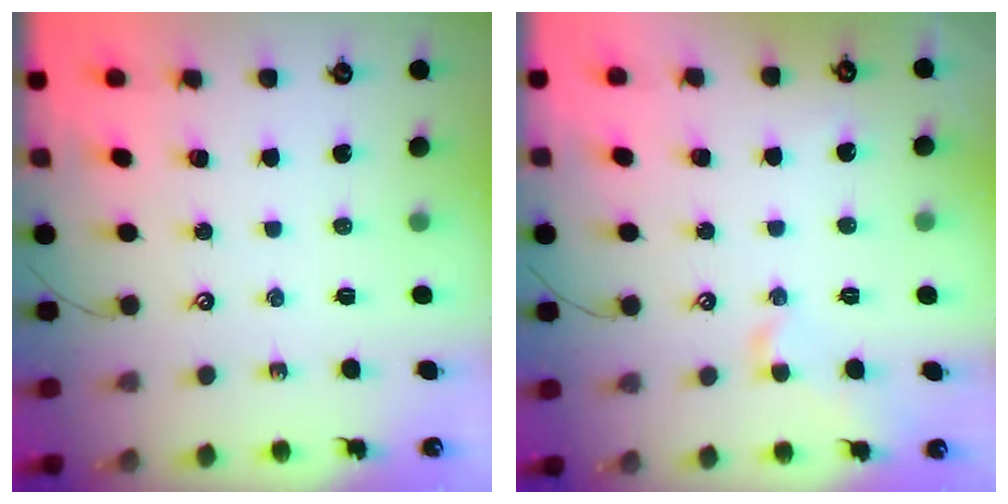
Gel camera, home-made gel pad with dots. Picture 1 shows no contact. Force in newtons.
{"total": 1.1, "press": 1.0, "slide": 0.5}